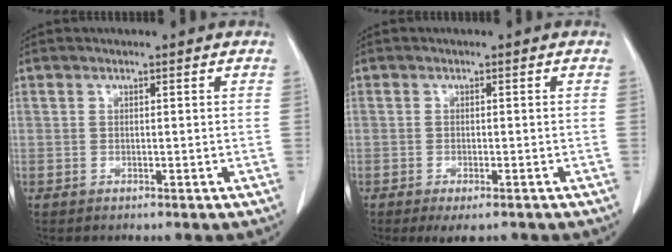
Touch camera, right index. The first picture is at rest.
{"total": 3.8, "force": [-2.8, 1.1, 2.4], "torque": [-0.028, -0.007, -0.038]}